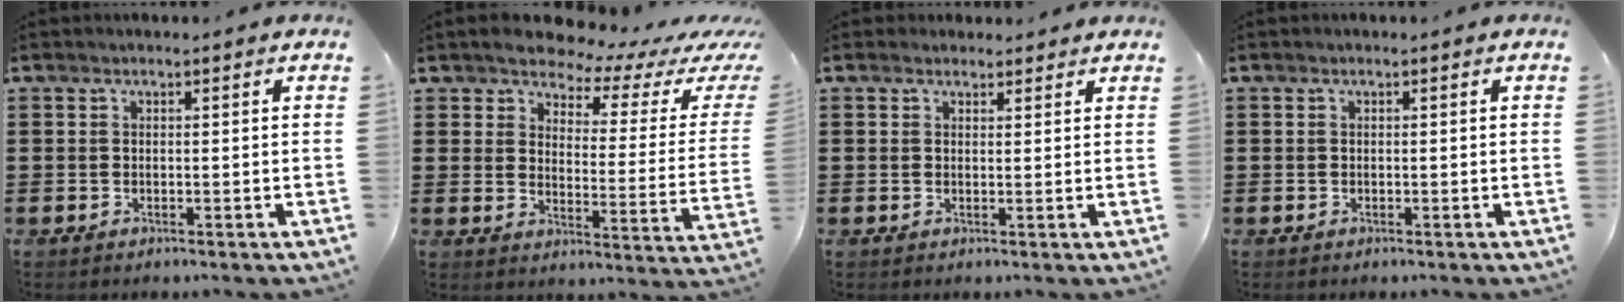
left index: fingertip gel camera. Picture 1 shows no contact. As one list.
[{"total": 4.9, "force": [4.6, 1.4, 1.0], "torque": [-0.035, -0.037, 0.074]}, {"total": 1.7, "force": [1.6, 0.7, 0.1], "torque": [-0.005, 0.005, 0.031]}, {"total": 0.0}]